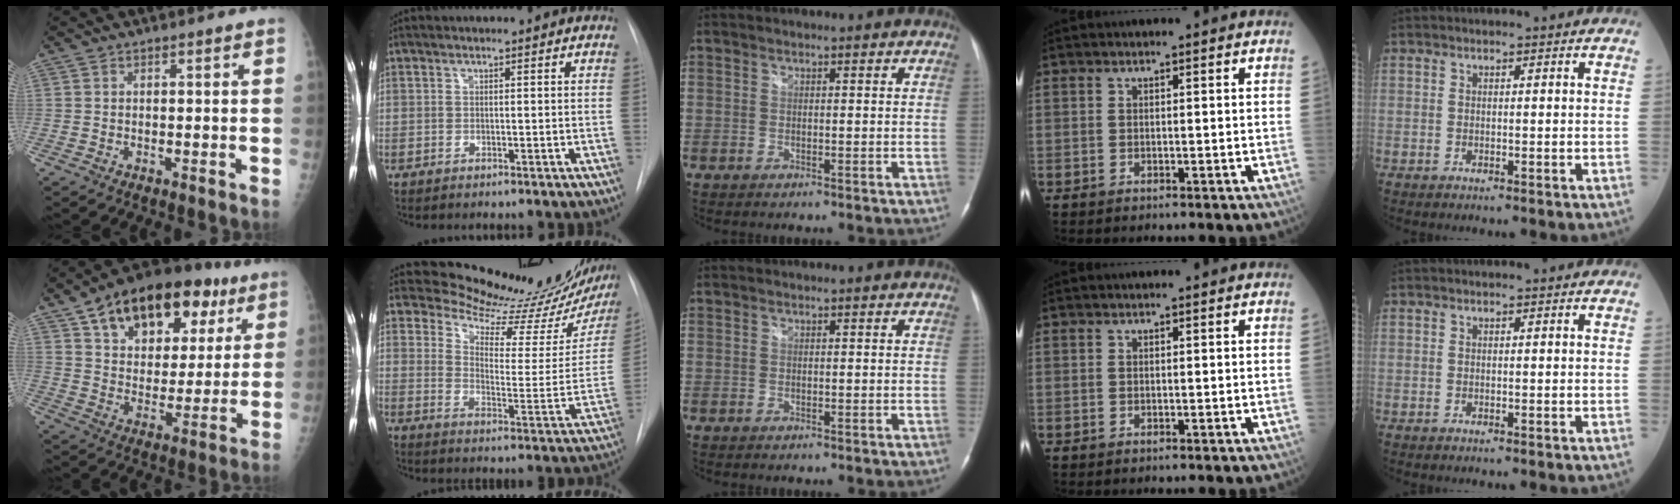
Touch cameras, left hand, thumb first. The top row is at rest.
{"thumb": {"total": 24.0, "force": [12.5, 13.8, 15.2], "torque": [-0.195, -0.002, 0.194]}, "index": {"total": 18.7, "force": [17.8, 1.9, 5.3], "torque": [-0.080, -0.112, 0.225]}}